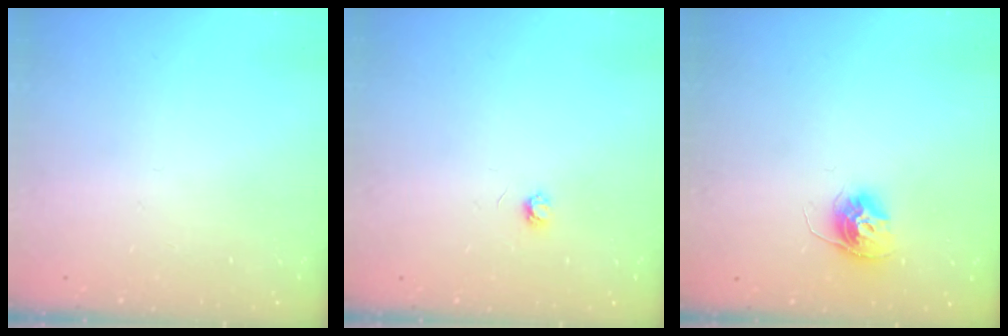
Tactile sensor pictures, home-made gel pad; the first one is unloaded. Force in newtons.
{"total": 2.9, "press": 2.9, "slide": 0.3}
{"total": 10.5, "press": 10.5, "slide": 0.5}